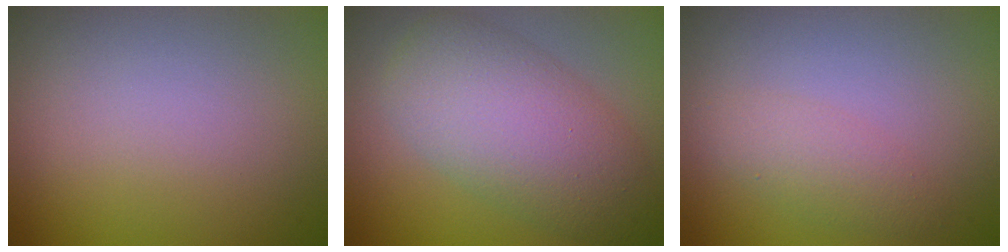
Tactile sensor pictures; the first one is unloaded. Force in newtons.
{"total": 7.3, "press": 7.3, "slide": 0.1}
{"total": 1.9, "press": 1.9, "slide": 0.1}